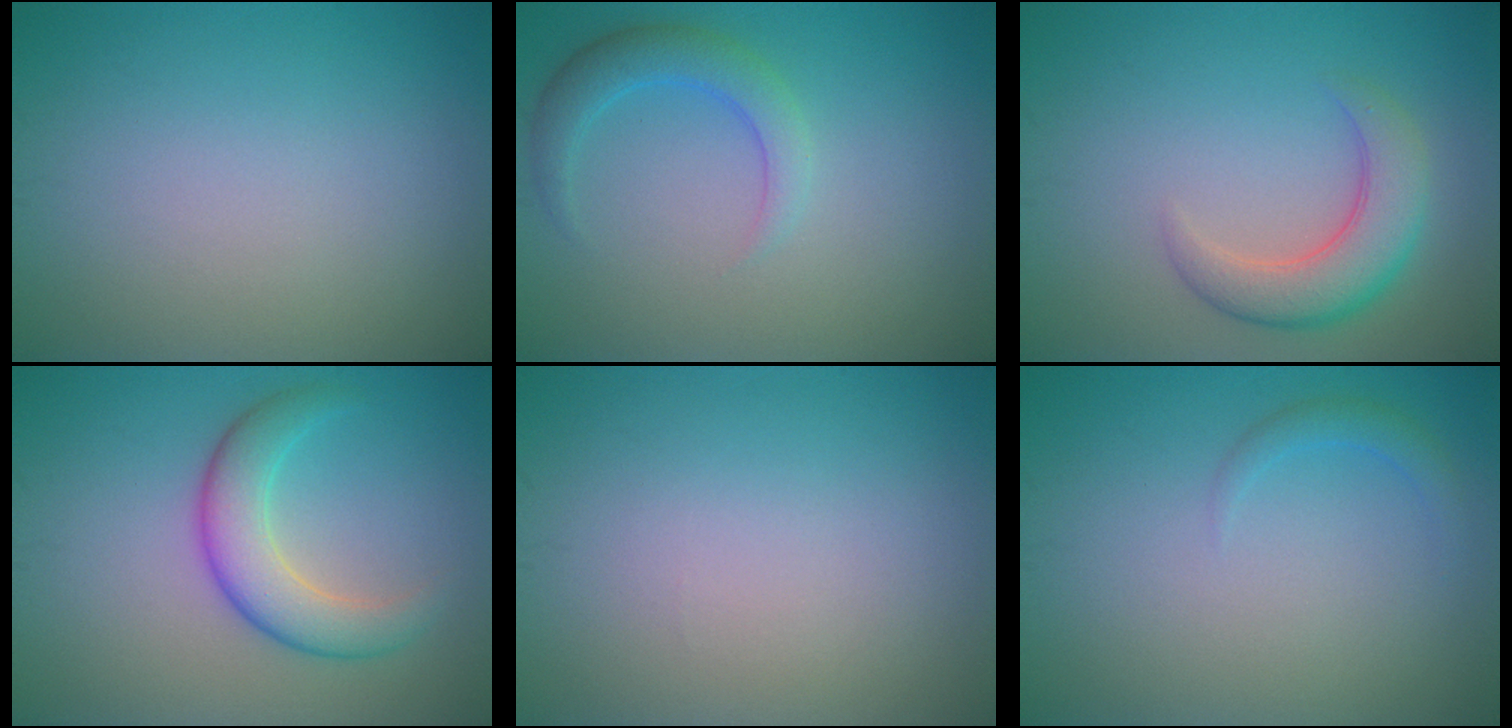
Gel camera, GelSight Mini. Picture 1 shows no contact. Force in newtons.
{"total": 2.9, "press": 2.9, "slide": 0.1}
{"total": 4.6, "press": 4.5, "slide": 0.5}
{"total": 4.2, "press": 4.2, "slide": 0.1}
{"total": 0.0}
{"total": 1.3, "press": 1.3, "slide": 0.0}